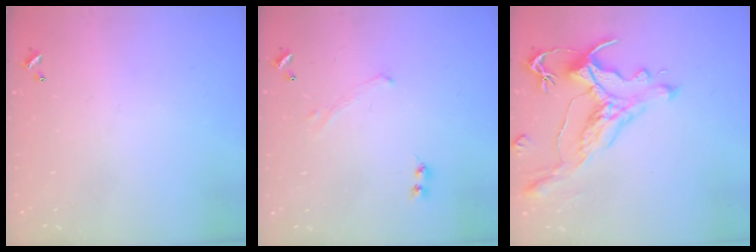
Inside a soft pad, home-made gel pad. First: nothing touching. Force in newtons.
{"total": 0.0}
{"total": 1.7, "press": 1.2, "slide": 1.1}